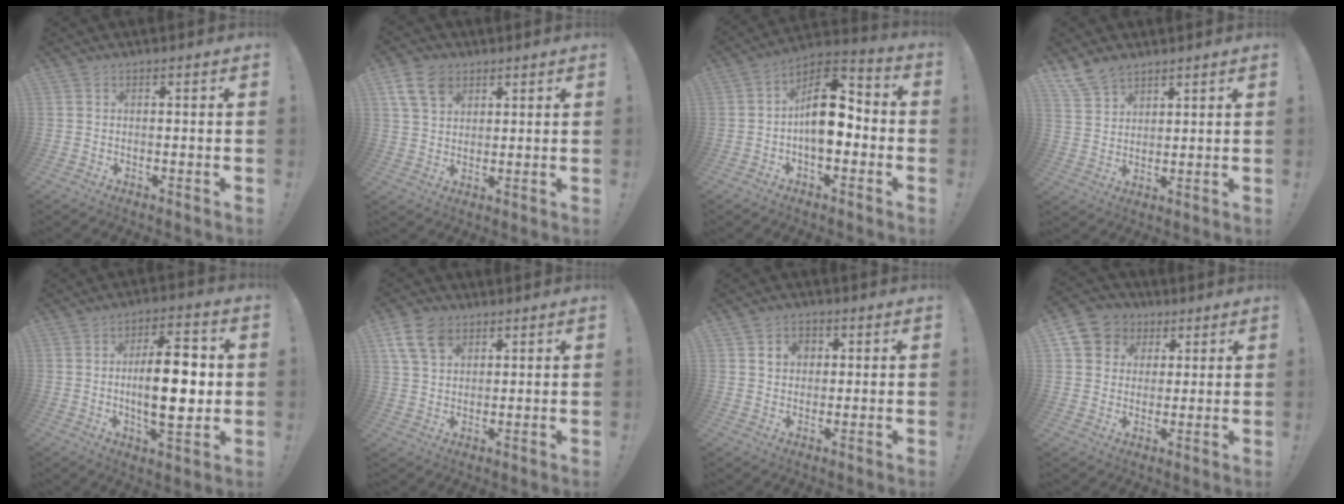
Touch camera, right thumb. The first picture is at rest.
{"total": 9.2, "force": [5.0, 6.2, 4.6], "torque": [-0.084, -0.011, 0.100]}
{"total": 14.0, "force": [-1.0, 8.2, 11.3], "torque": [-0.182, 0.015, -0.016]}
{"total": 7.9, "force": [6.2, 4.2, 2.3], "torque": [-0.046, -0.035, 0.124]}
{"total": 16.0, "force": [-0.2, 6.5, 14.6], "torque": [-0.243, 0.001, -0.015]}
{"total": 10.2, "force": [5.5, 6.8, 5.2], "torque": [-0.103, -0.017, 0.108]}
{"total": 5.5, "force": [1.9, 4.7, 2.2], "torque": [-0.026, -0.003, 0.031]}
{"total": 9.7, "force": [3.6, 8.5, 3.0], "torque": [-0.044, -0.016, 0.075]}